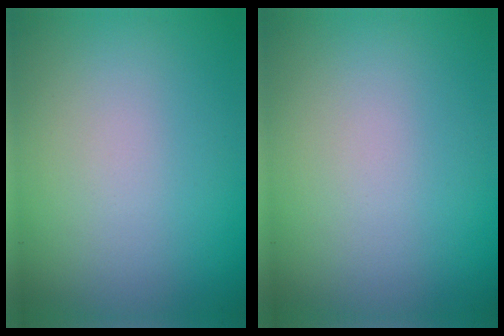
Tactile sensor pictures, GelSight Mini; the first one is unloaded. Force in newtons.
{"total": 0.0}